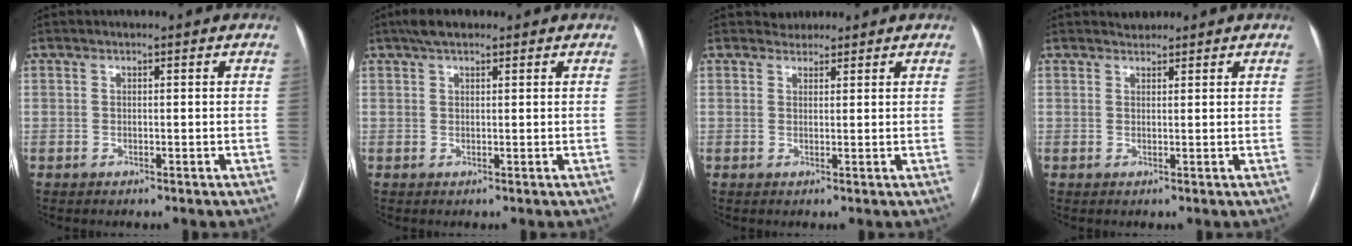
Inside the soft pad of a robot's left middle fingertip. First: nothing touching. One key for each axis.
{"total": 3.4, "fx": 2.5, "fy": 1.2, "fz": 2.0, "tx": -0.041, "ty": 0.020, "tz": 0.044}
{"total": 1.6, "fx": 1.5, "fy": 0.7, "fz": -0.4, "tx": 0.004, "ty": 0.006, "tz": 0.021}
{"total": 1.2, "fx": 1.1, "fy": 0.4, "fz": -0.2, "tx": -0.003, "ty": 0.005, "tz": 0.019}